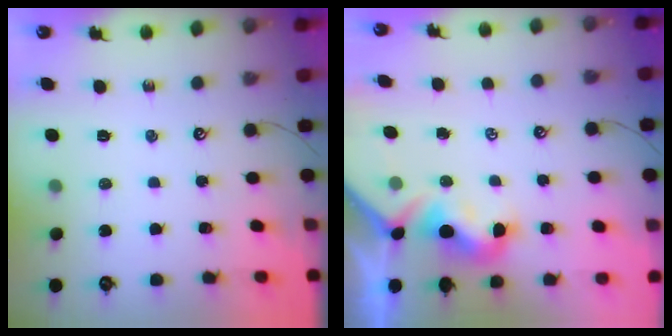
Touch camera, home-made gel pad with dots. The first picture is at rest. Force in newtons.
{"total": 2.2, "press": 2.2, "slide": 0.6}